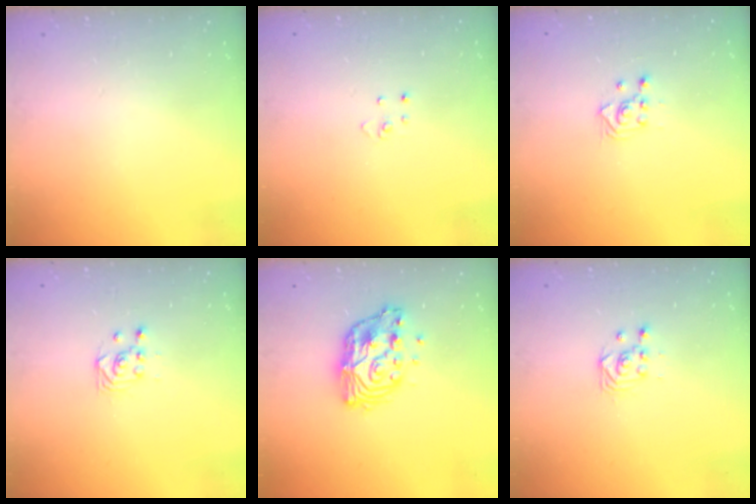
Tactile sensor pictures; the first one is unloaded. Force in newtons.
{"total": 2.9, "press": 2.9, "slide": 0.2}
{"total": 2.4, "press": 2.2, "slide": 0.8}
{"total": 3.8, "press": 3.8, "slide": 0.3}
{"total": 11.8, "press": 11.7, "slide": 1.0}
{"total": 3.4, "press": 3.3, "slide": 0.3}